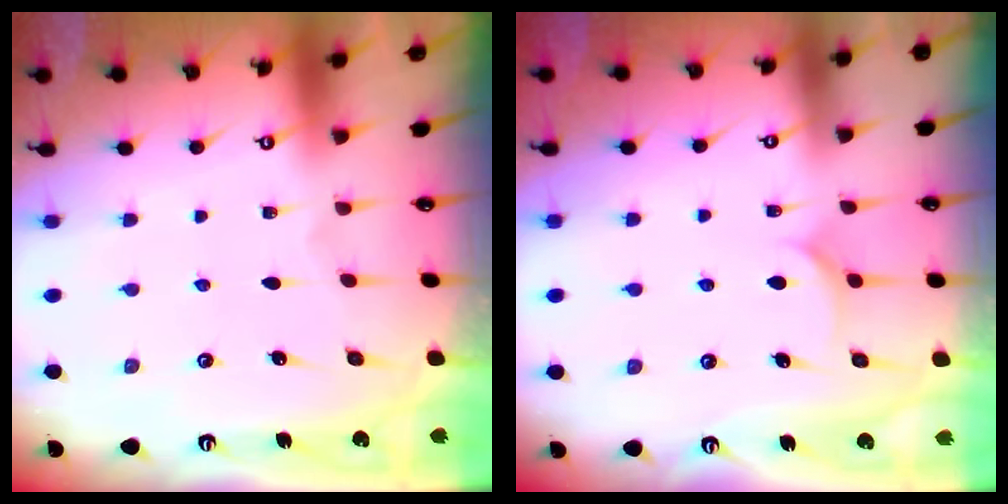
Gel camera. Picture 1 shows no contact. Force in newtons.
{"total": 5.9, "press": 5.8, "slide": 0.6}